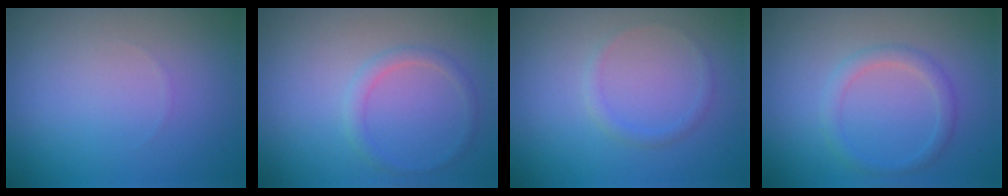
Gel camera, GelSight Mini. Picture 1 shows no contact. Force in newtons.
{"total": 1.3, "press": 1.3, "slide": 0.1}
{"total": 0.9, "press": 0.9, "slide": 0.1}
{"total": 1.7, "press": 1.7, "slide": 0.0}